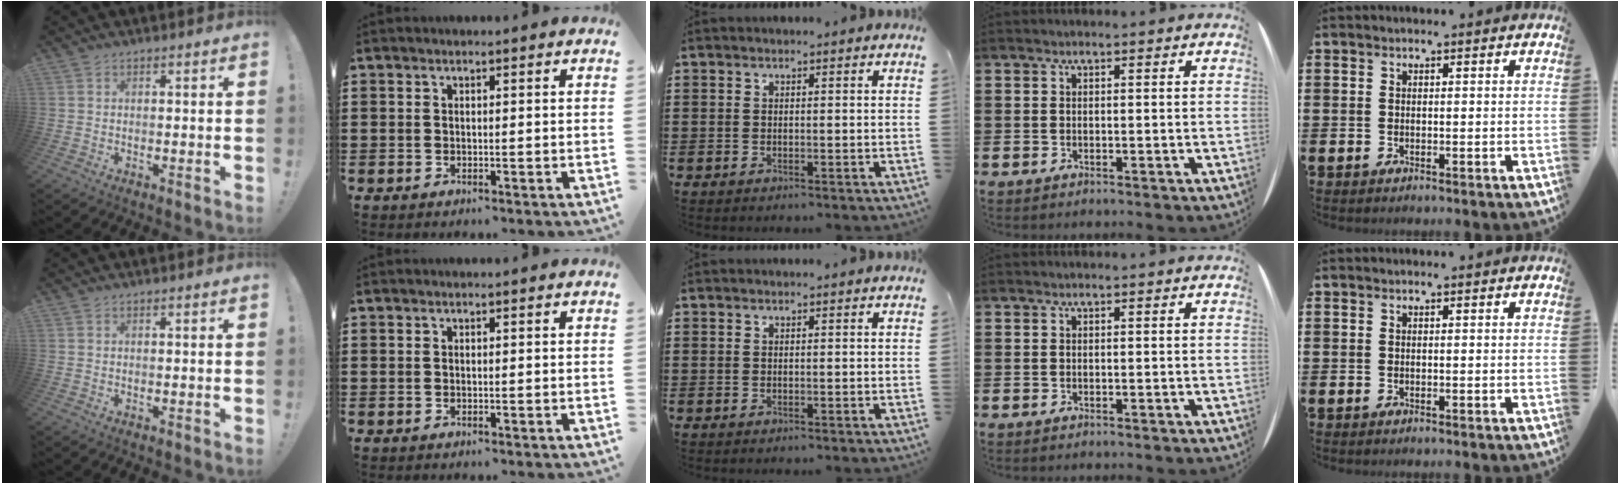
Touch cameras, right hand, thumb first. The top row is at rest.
{}